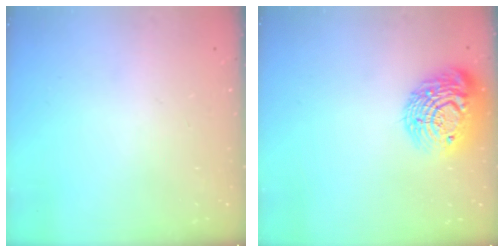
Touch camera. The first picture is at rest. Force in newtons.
{"total": 17.6, "press": 17.6, "slide": 1.1}